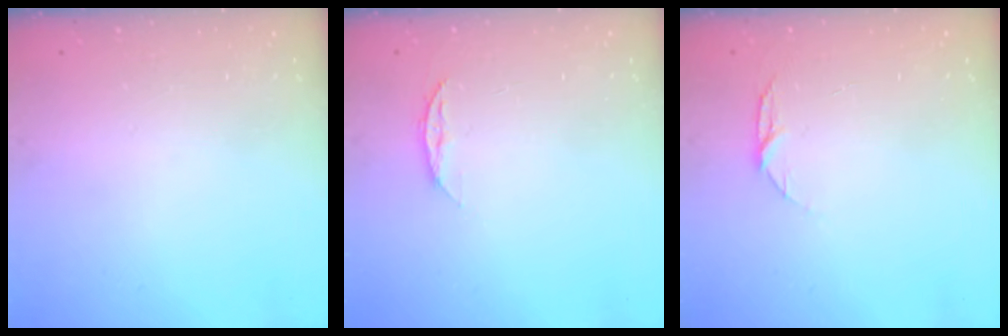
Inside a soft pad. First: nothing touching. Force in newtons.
{"total": 5.1, "press": 5.1, "slide": 0.7}
{"total": 4.8, "press": 4.8, "slide": 0.6}